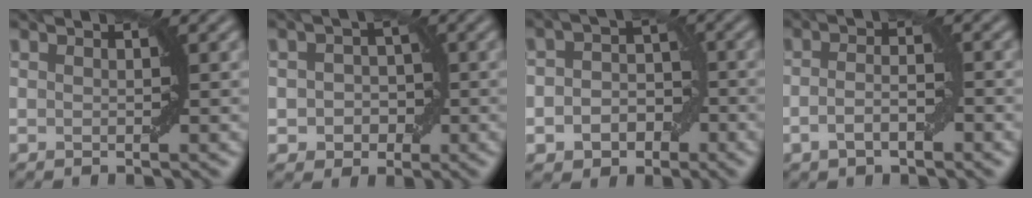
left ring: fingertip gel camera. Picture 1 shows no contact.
{"total": 2.7, "force": [-0.5, 2.3, 1.3], "torque": [-0.007, -0.001, -0.011]}
{"total": 4.8, "force": [-1.7, 3.8, 2.4], "torque": [-0.008, -0.001, -0.037]}
{"total": 2.8, "force": [-1.0, 1.2, 2.3], "torque": [-0.042, 0.000, -0.021]}